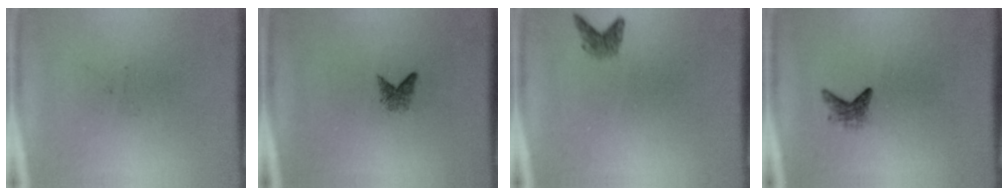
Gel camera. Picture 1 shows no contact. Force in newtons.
{"total": 1.3}
{"total": 1.5}
{"total": 1.5}